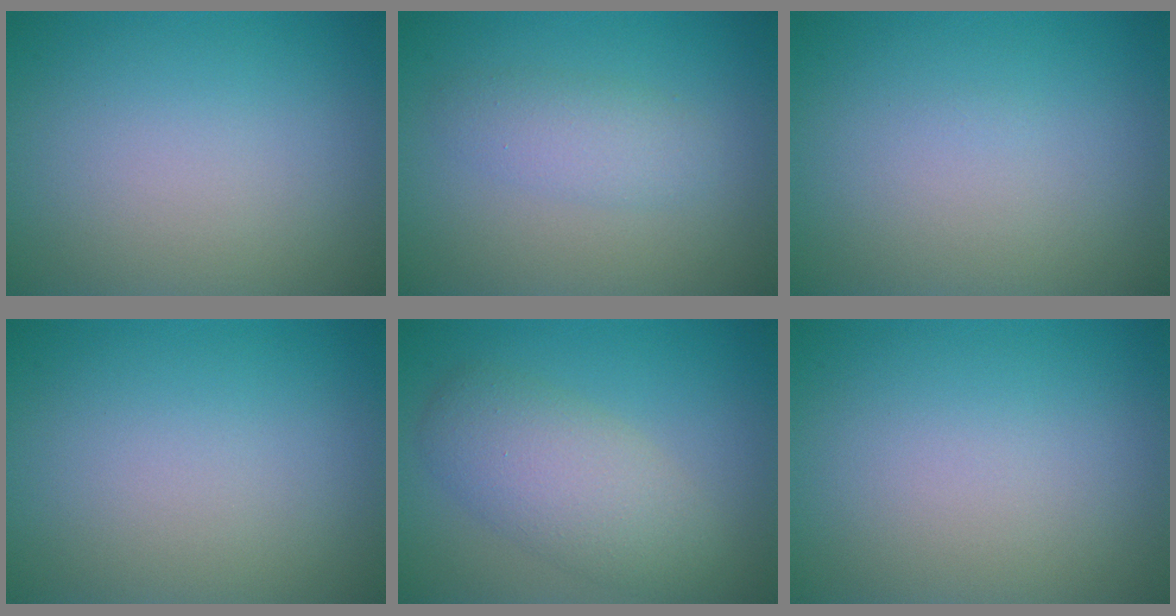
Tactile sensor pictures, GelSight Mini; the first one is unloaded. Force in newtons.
{"total": 2.3, "press": 2.3, "slide": 0.1}
{"total": 0.0}
{"total": 0.0}
{"total": 5.1, "press": 5.1, "slide": 0.2}
{"total": 0.0}